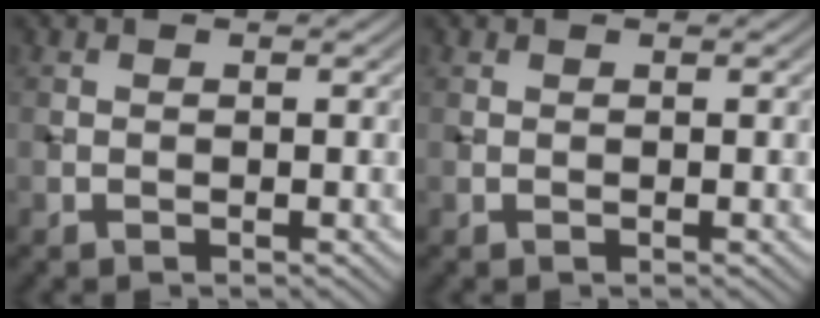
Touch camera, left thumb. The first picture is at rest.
{"total": 0.0}